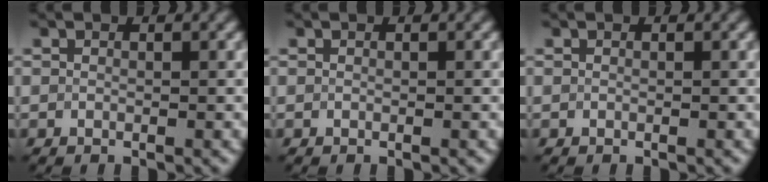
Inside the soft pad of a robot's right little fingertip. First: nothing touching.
{"total": 0.0}
{"total": 0.0}